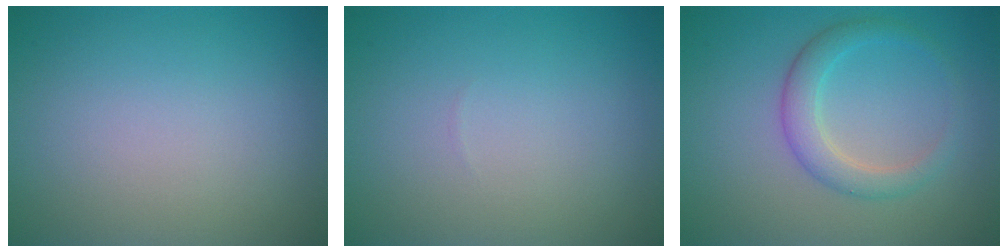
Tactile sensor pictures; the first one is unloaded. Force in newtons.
{"total": 0.0}
{"total": 2.9, "press": 2.9, "slide": 0.1}